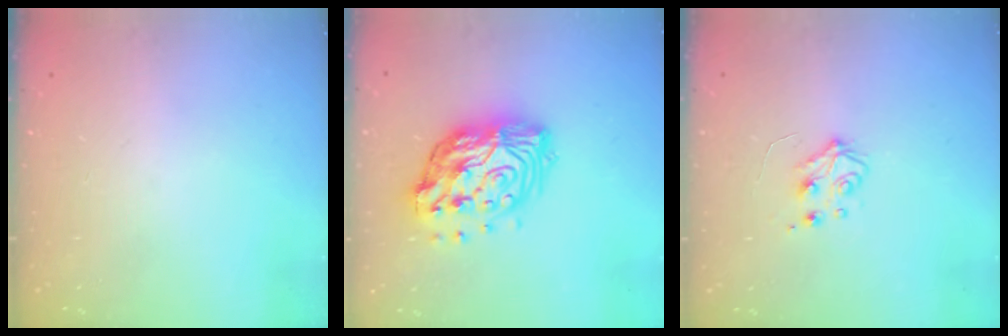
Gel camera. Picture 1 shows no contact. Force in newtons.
{"total": 16.0, "press": 16.0, "slide": 1.1}
{"total": 5.5, "press": 5.5, "slide": 0.6}